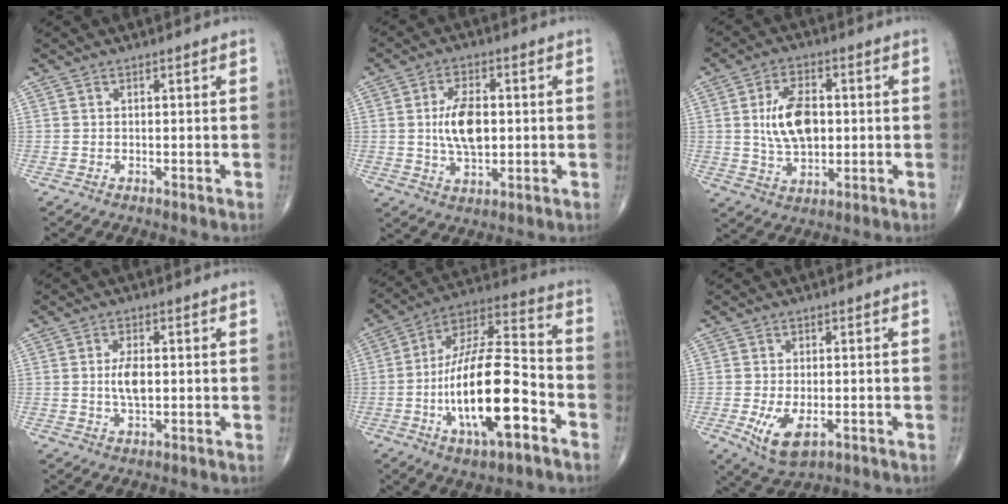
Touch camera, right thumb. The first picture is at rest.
{"total": 9.3, "force": [0.4, 5.0, 7.8], "torque": [-0.131, -0.001, 0.010]}
{"total": 11.0, "force": [0.8, 6.3, 8.9], "torque": [-0.147, 0.001, 0.020]}
{"total": 4.6, "force": [0.1, 2.2, 4.1], "torque": [-0.076, -0.005, 0.001]}
{"total": 21.7, "force": [-6.9, 7.7, 19.0], "torque": [-0.339, 0.046, -0.112]}
{"total": 7.7, "force": [-2.4, 3.7, 6.3], "torque": [-0.116, -0.010, -0.031]}